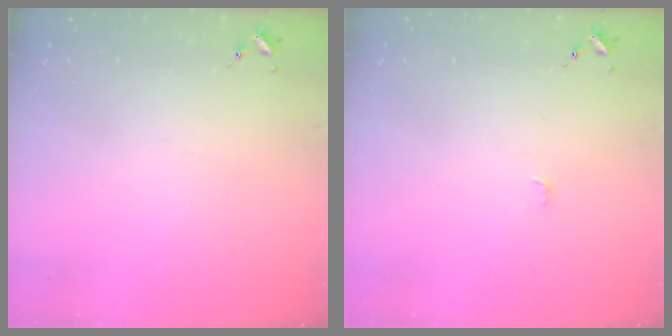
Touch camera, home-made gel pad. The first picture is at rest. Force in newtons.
{"total": 2.8, "press": 2.8, "slide": 0.2}